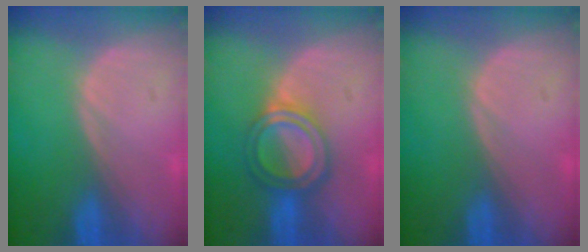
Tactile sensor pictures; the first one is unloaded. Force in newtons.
{"total": 6.0, "press": 5.5, "slide": 2.4}
{"total": 0.0}